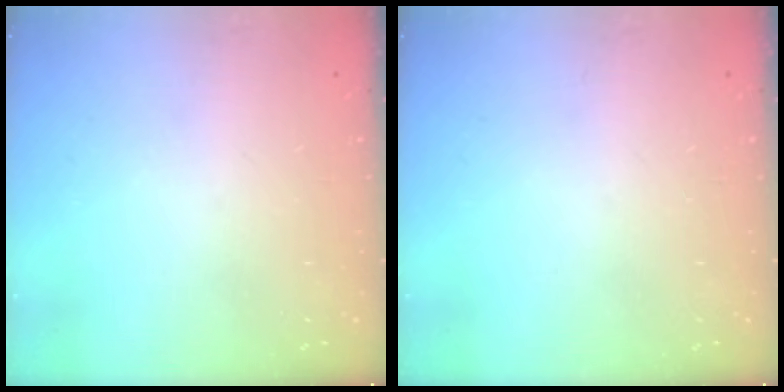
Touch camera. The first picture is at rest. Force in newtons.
{"total": 0.0}